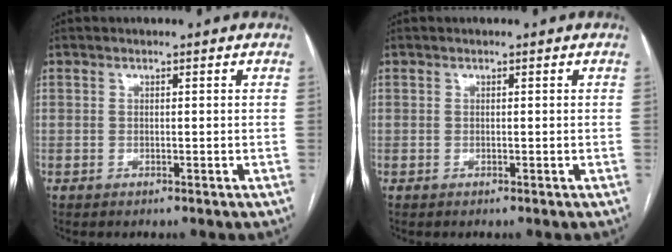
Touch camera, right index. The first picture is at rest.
{"total": 0.0}